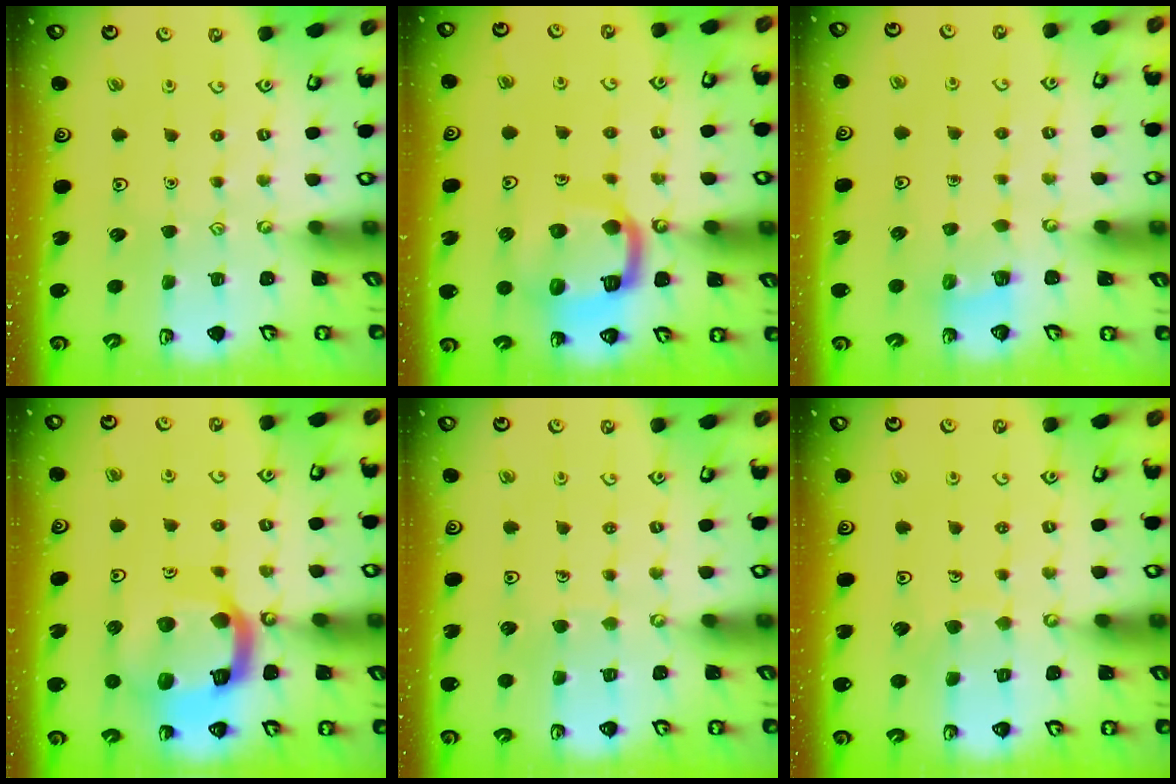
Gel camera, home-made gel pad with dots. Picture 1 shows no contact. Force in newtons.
{"total": 13.5, "press": 13.5, "slide": 1.5}
{"total": 3.7, "press": 3.6, "slide": 0.2}
{"total": 17.9, "press": 17.8, "slide": 1.9}
{"total": 4.4, "press": 4.4, "slide": 0.4}
{"total": 5.9, "press": 5.9, "slide": 0.2}